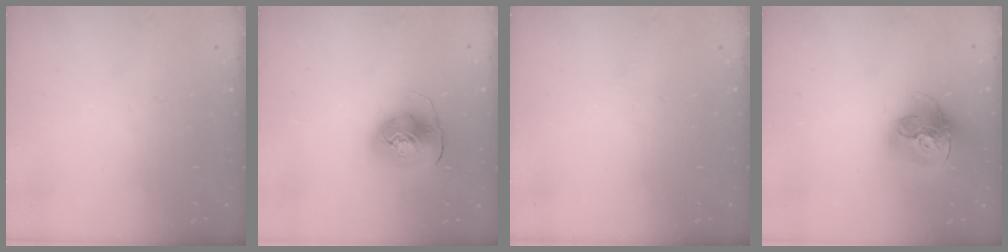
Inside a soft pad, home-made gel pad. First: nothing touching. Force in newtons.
{"total": 9.7, "press": 9.6, "slide": 1.3}
{"total": 0.0}
{"total": 18.4, "press": 18.3, "slide": 1.8}